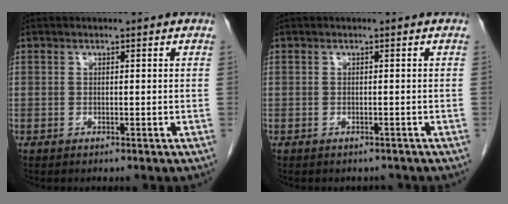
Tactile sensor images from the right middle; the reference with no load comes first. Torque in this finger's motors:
{"motor_torque": [0.01, -0.01, -0.02, 0.00]}